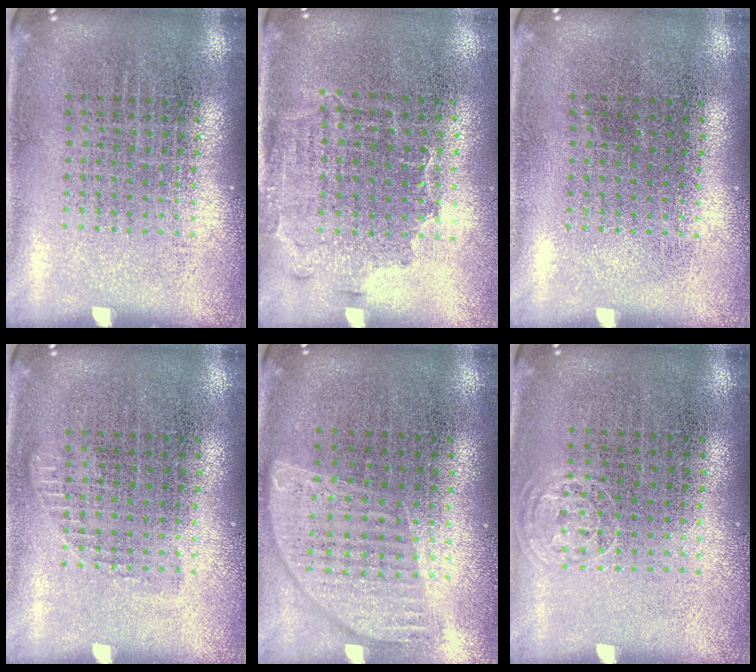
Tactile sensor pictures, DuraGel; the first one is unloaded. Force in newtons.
{"total": 1.6, "press": 1.3, "slide": 1.0}
{"total": 0.0}
{"total": 0.5, "press": 0.5, "slide": 0.2}
{"total": 0.9, "press": 0.8, "slide": 0.3}
{"total": 0.6, "press": 0.6, "slide": 0.3}